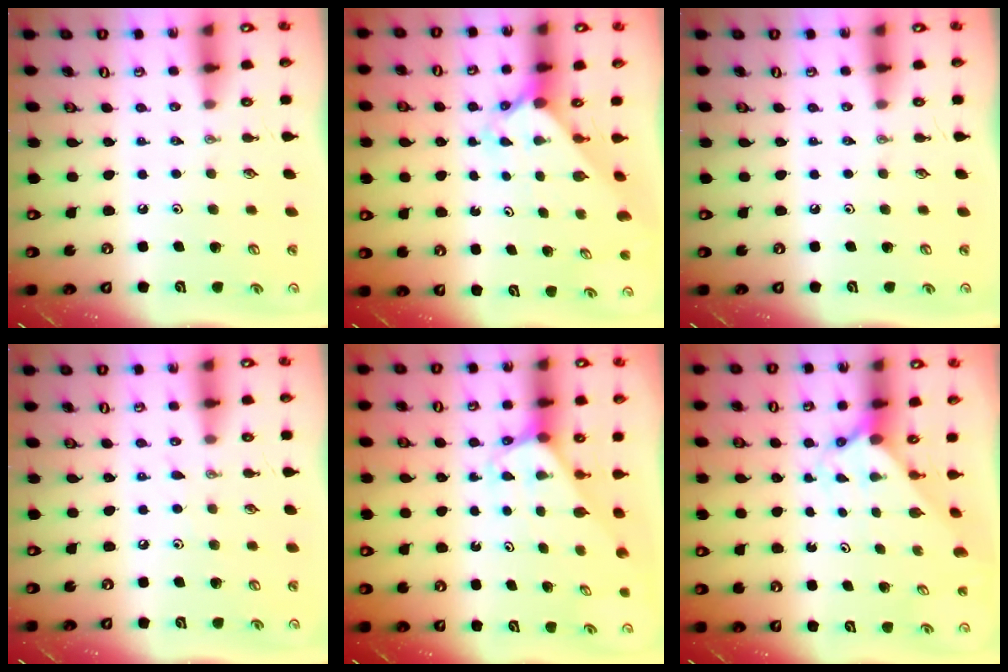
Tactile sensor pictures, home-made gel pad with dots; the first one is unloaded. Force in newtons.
{"total": 2.4, "press": 2.4, "slide": 0.2}
{"total": 0.0}
{"total": 4.9, "press": 4.9, "slide": 0.5}
{"total": 2.4, "press": 2.4, "slide": 0.2}
{"total": 1.6, "press": 1.6, "slide": 0.1}